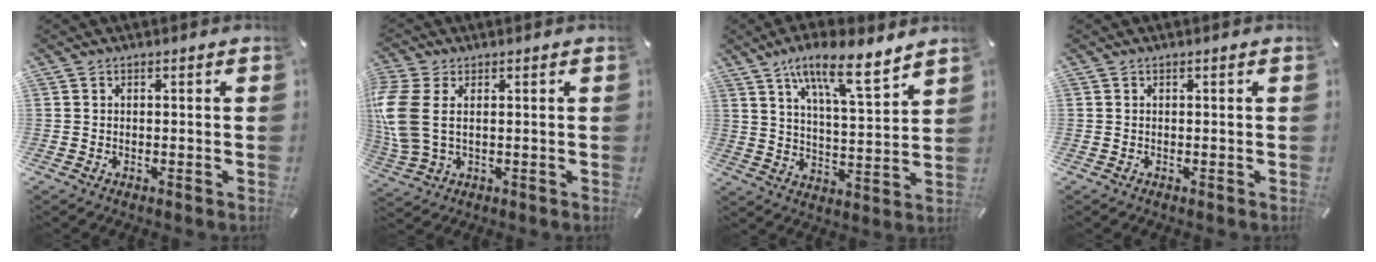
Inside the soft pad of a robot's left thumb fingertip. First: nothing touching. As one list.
[{"total": 9.2, "force": [1.5, 5.2, 7.5], "torque": [-0.177, -0.006, 0.032]}, {"total": 13.7, "force": [9.8, 3.9, 8.8], "torque": [-0.146, -0.051, 0.166]}, {"total": 0.0}]